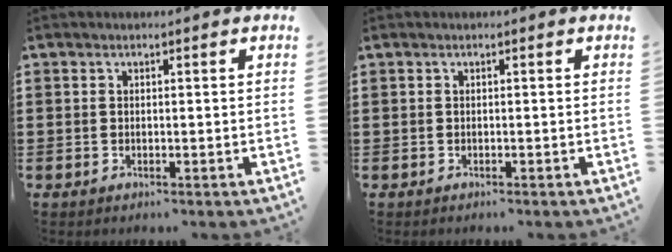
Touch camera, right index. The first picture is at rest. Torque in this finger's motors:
{"motor_torque": [-0.04, 0.29, -0.01, 0.00]}